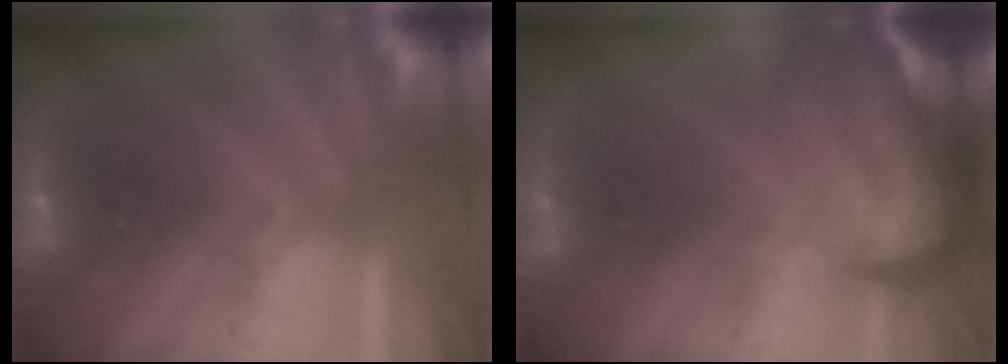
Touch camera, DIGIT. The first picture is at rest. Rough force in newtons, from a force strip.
{"total": 6.3}